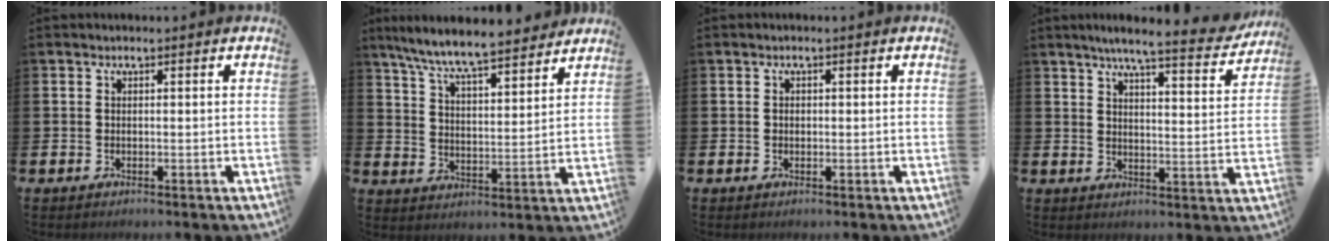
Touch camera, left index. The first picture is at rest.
{"total": 8.2, "force": [7.8, 0.6, 2.7], "torque": [-0.086, -0.046, 0.138]}
{"total": 0.6, "force": [0.1, 0.5, 0.3], "torque": [0.007, -0.002, -0.003]}
{"total": 6.6, "force": [6.0, 0.4, 2.7], "torque": [-0.057, -0.035, 0.098]}